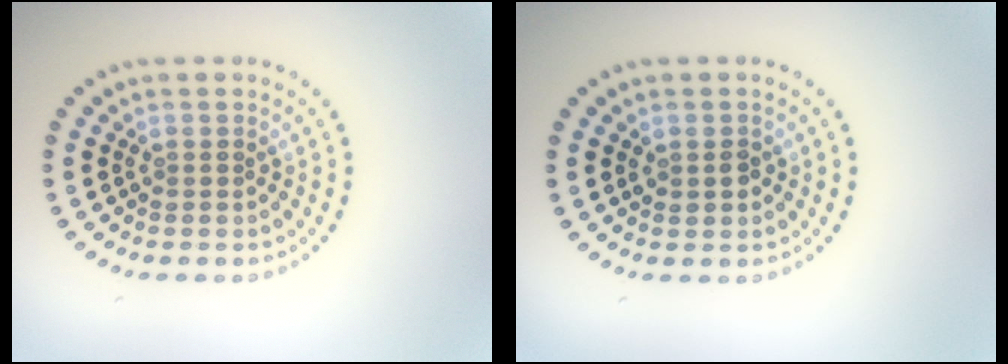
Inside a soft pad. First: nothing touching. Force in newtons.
{"total": 1.3, "press": 1.3, "slide": 0.2}